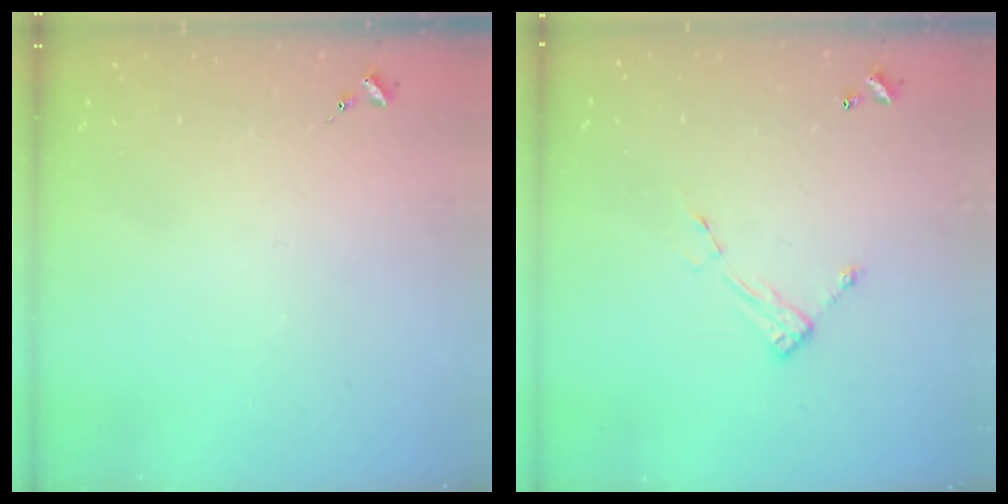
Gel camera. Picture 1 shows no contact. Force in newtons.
{"total": 6.4, "press": 6.4, "slide": 0.3}